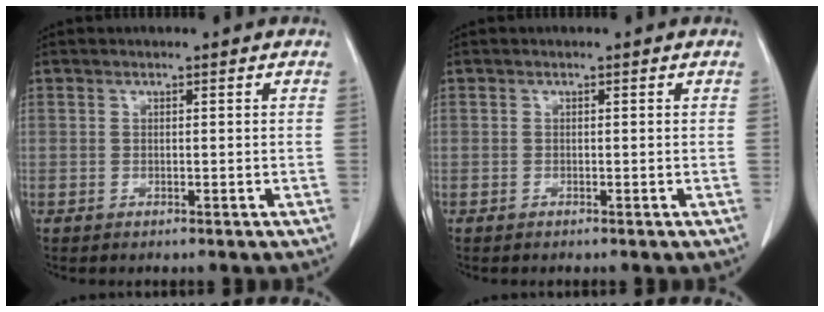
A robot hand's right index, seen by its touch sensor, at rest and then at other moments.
{"total": 0.0}